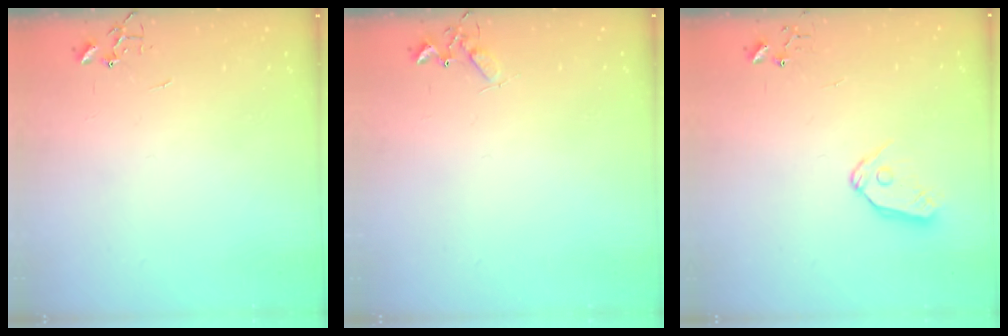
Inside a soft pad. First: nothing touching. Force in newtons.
{"total": 4.6, "press": 4.6, "slide": 0.6}
{"total": 8.9, "press": 8.9, "slide": 1.0}